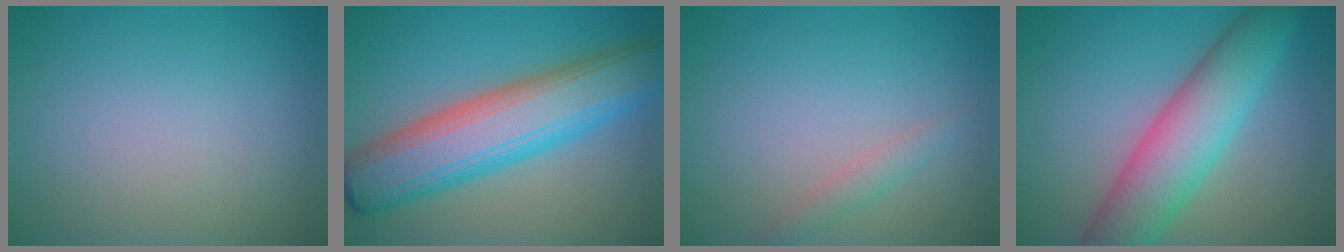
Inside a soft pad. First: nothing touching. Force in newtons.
{"total": 9.9, "press": 9.9, "slide": 0.3}
{"total": 1.3, "press": 1.3, "slide": 0.1}
{"total": 7.8, "press": 7.8, "slide": 0.1}